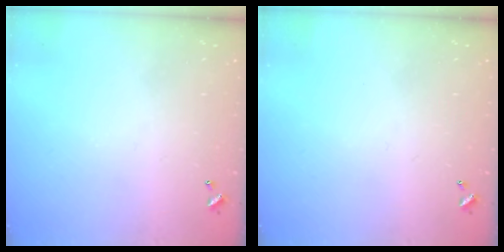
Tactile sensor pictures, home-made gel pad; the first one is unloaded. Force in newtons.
{"total": 0.0}